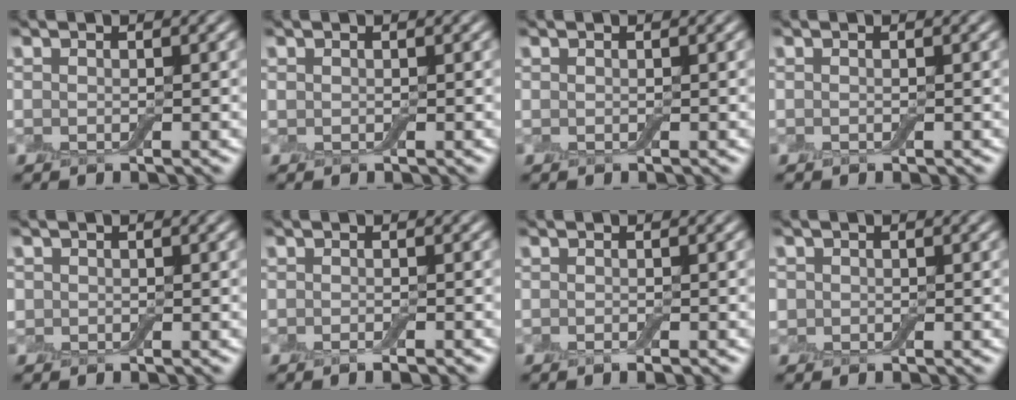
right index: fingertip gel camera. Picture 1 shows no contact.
{"total": 0.0}
{"total": 0.0}
{"total": 0.0}
{"total": 0.8, "force": [0.0, 0.8, 0.1], "torque": [0.003, 0.000, -0.004]}
{"total": 1.0, "force": [-0.6, 0.1, 0.8], "torque": [-0.010, -0.004, -0.010]}
{"total": 0.7, "force": [-0.4, 0.1, 0.6], "torque": [-0.008, -0.003, -0.006]}
{"total": 1.2, "force": [0.0, 1.2, 0.2], "torque": [0.001, -0.001, -0.005]}